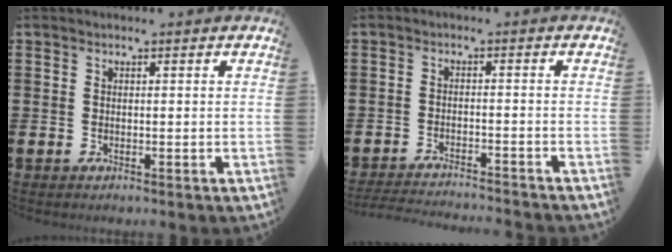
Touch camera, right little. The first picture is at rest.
{"total": 2.6, "force": [-2.5, -0.2, 0.2], "torque": [-0.003, 0.002, -0.053]}